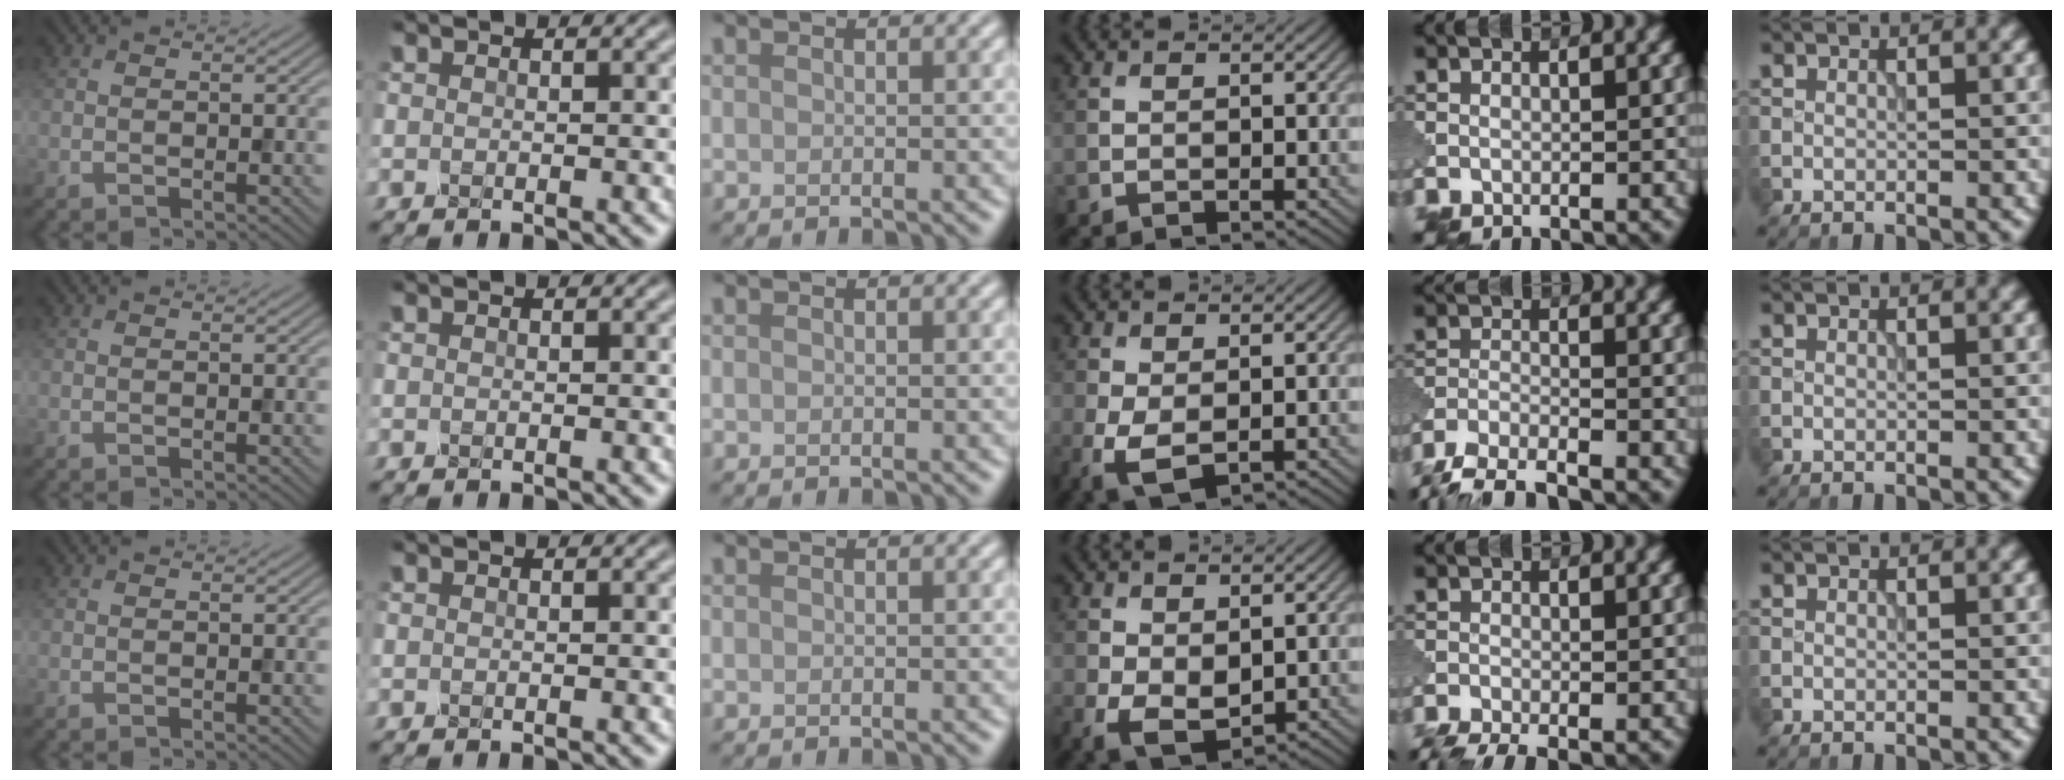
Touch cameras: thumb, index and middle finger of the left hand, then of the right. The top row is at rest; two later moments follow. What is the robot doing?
{"motion": "squeeze", "object": "foam earplug"}